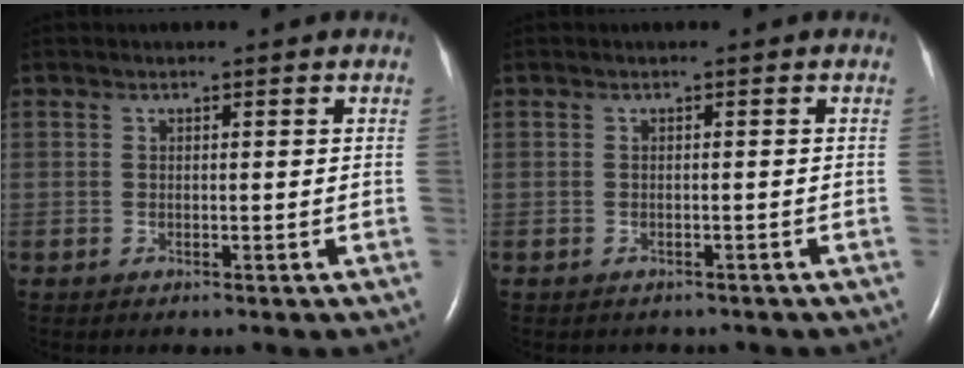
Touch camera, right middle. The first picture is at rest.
{"total": 2.7, "force": [-2.3, 1.2, 0.7], "torque": [-0.017, -0.002, -0.023]}